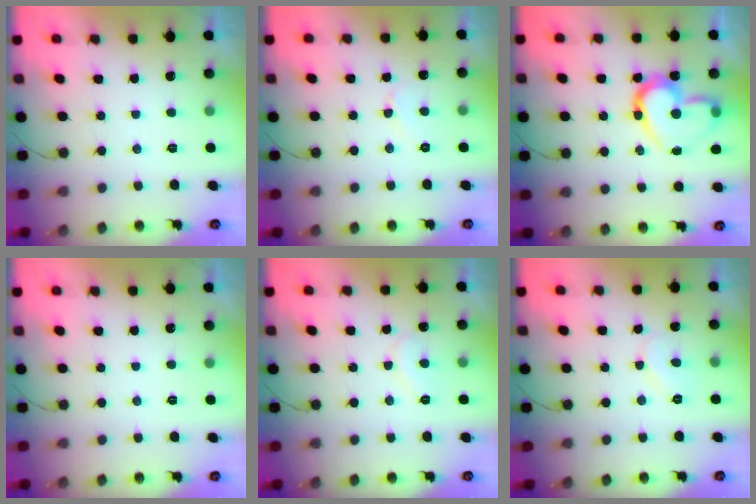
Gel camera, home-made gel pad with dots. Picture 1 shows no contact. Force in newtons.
{"total": 4.2, "press": 4.2, "slide": 0.4}
{"total": 16.6, "press": 16.5, "slide": 1.8}
{"total": 0.0}
{"total": 6.6, "press": 6.6, "slide": 0.5}
{"total": 5.7, "press": 5.6, "slide": 0.6}